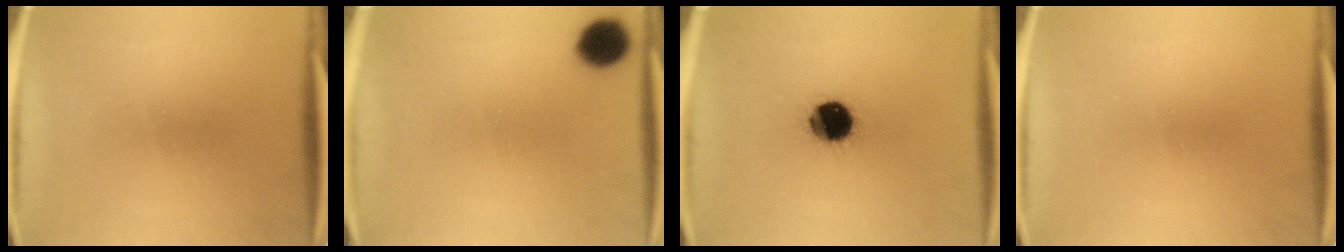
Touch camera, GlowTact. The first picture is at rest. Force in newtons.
{"total": 7.3}
{"total": 13.5}
{"total": 0.0}